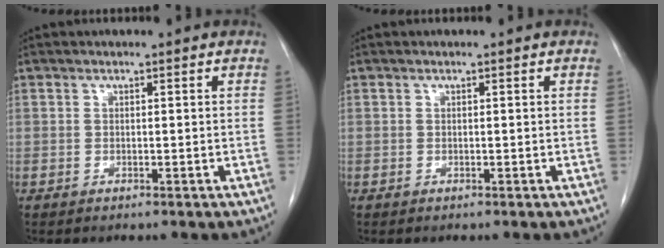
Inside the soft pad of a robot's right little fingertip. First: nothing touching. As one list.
[{"total": 0.0}]